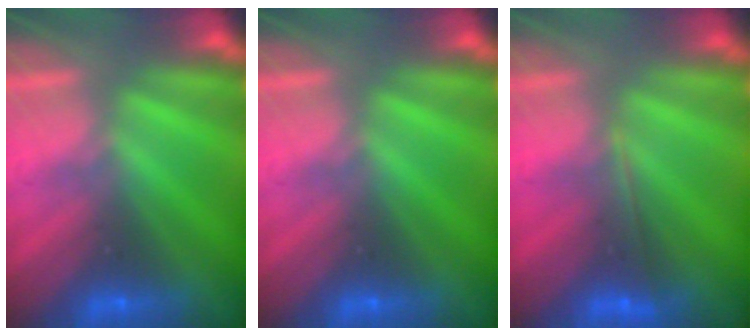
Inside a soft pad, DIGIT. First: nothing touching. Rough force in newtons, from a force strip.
{"total": 0.0}
{"total": 1.8}